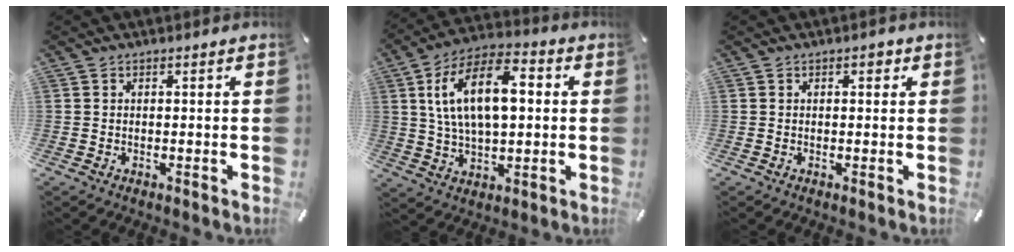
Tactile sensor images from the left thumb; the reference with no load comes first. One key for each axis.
{"total": 16.0, "fx": 3.8, "fy": 8.7, "fz": 12.9, "tx": -0.245, "ty": 0.006, "tz": 0.062}
{"total": 1.4, "fx": 0.5, "fy": 0.9, "fz": 1.0, "tx": -0.012, "ty": 0.003, "tz": 0.006}